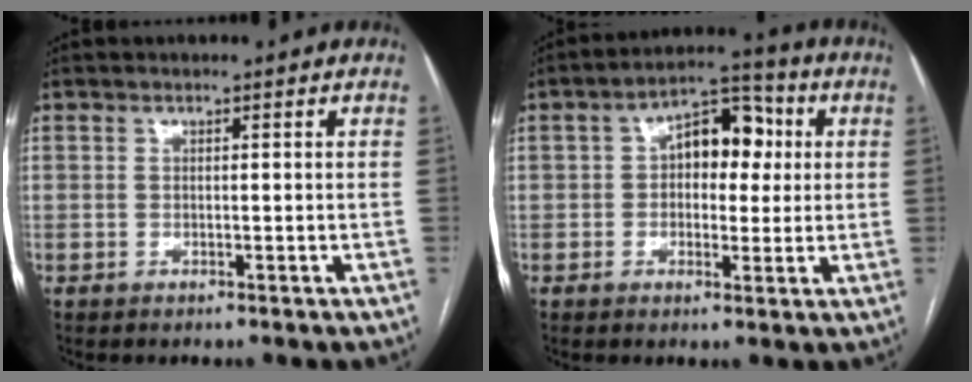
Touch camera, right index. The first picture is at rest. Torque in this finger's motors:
{"motor_torque": [0.69, -0.17, 0.19, 0.08]}